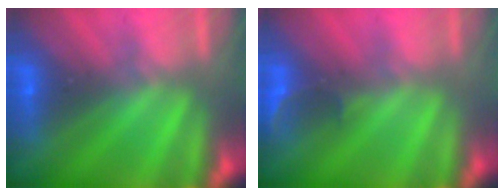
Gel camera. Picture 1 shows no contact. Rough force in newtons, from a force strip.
{"total": 3.1}